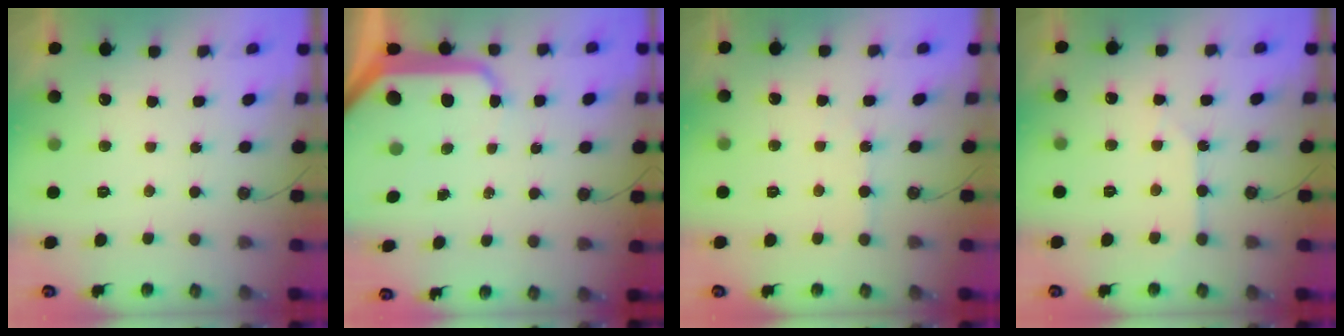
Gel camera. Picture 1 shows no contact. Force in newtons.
{"total": 13.8, "press": 13.7, "slide": 1.6}
{"total": 3.8, "press": 3.8, "slide": 0.7}
{"total": 2.1, "press": 2.1, "slide": 0.3}